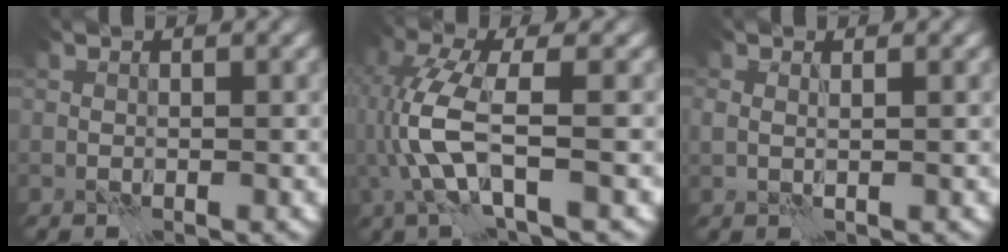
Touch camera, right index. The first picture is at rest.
{"total": 5.9, "force": [-0.8, 1.6, 5.7], "torque": [-0.150, 0.007, -0.018]}
{"total": 1.1, "force": [1.0, -0.4, 0.3], "torque": [-0.003, 0.001, 0.021]}